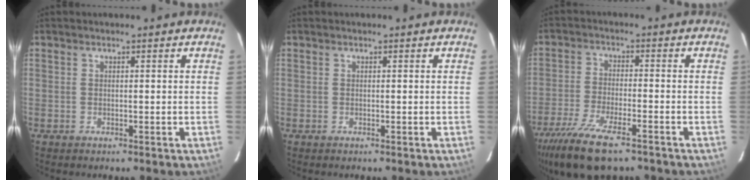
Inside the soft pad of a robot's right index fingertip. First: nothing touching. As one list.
[{"total": 0.0}, {"total": 14.2, "force": [-10.1, 4.0, 9.1], "torque": [-0.206, -0.046, -0.185]}]